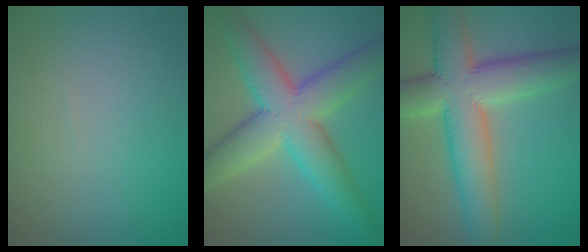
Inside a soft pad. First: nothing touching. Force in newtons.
{"total": 9.5, "press": 9.4, "slide": 0.5}
{"total": 9.8, "press": 9.8, "slide": 0.5}